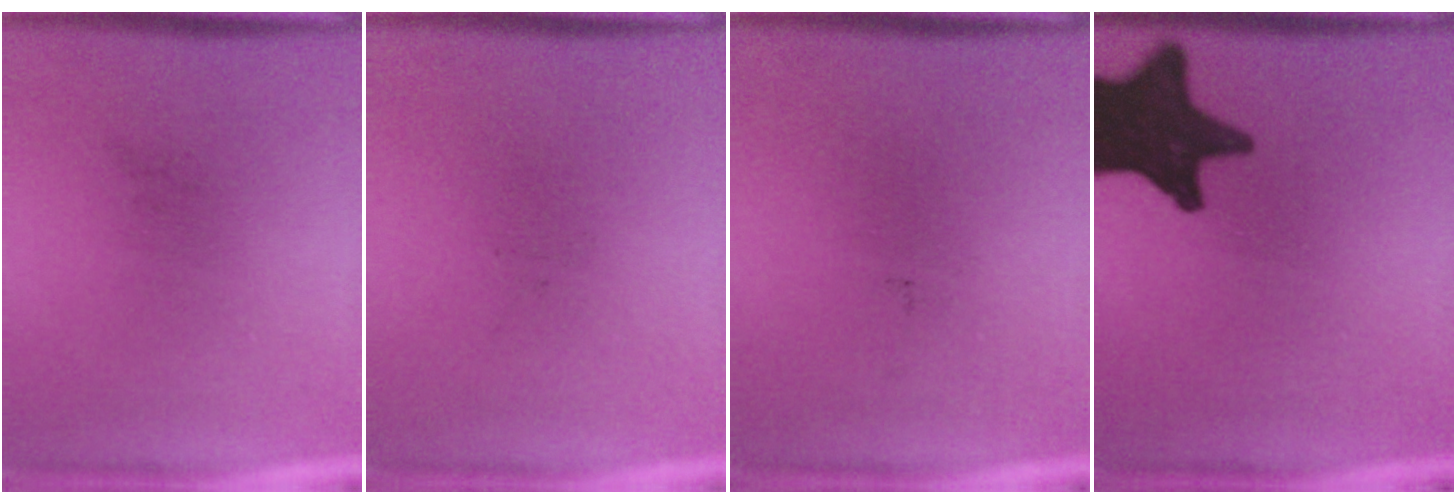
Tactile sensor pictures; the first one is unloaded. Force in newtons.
{"total": 0.0}
{"total": 0.0}
{"total": 17.0}